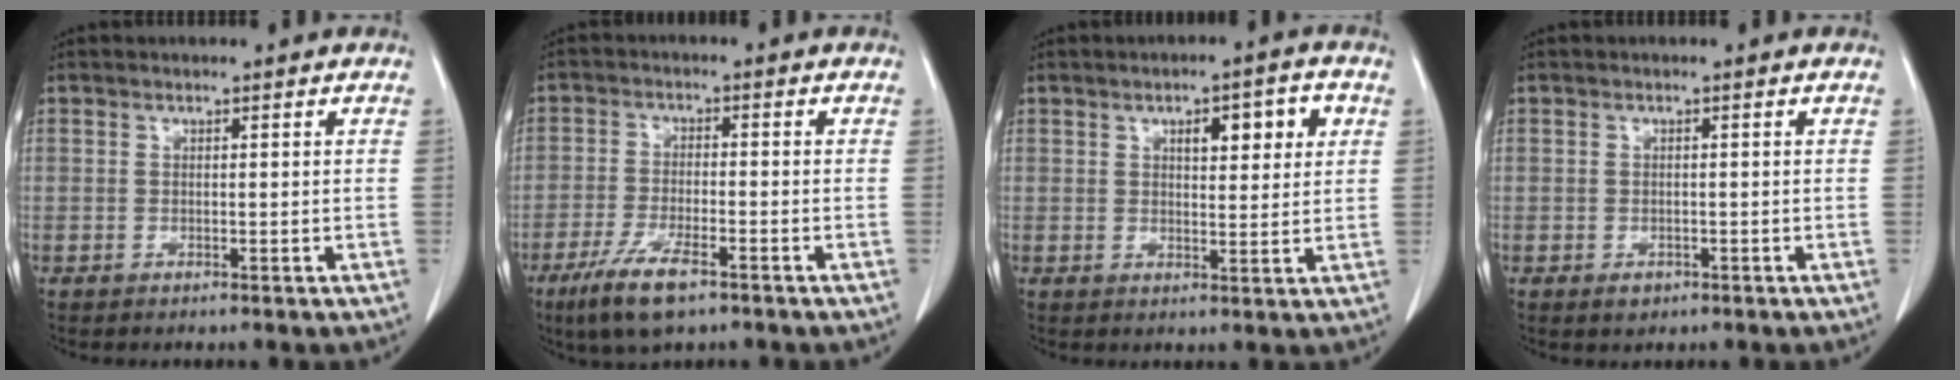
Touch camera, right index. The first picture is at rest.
{"total": 7.8, "force": [-4.9, 1.6, 5.8], "torque": [-0.118, -0.016, -0.085]}
{"total": 6.5, "force": [2.6, 2.0, 5.6], "torque": [-0.079, 0.011, 0.036]}
{"total": 1.4, "force": [-0.7, 1.1, 0.5], "torque": [-0.007, 0.002, -0.003]}